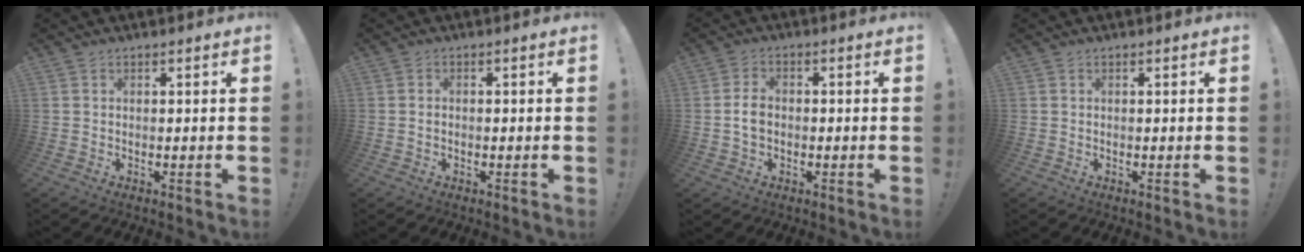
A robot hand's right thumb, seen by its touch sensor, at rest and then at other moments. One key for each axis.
{"total": 0.9, "fx": -0.5, "fy": 0.6, "fz": 0.4, "tx": -0.008, "ty": 0.004, "tz": -0.008}
{"total": 4.9, "fx": -0.6, "fy": 3.4, "fz": 3.4, "tx": -0.051, "ty": 0.007, "tz": -0.013}
{"total": 0.0}